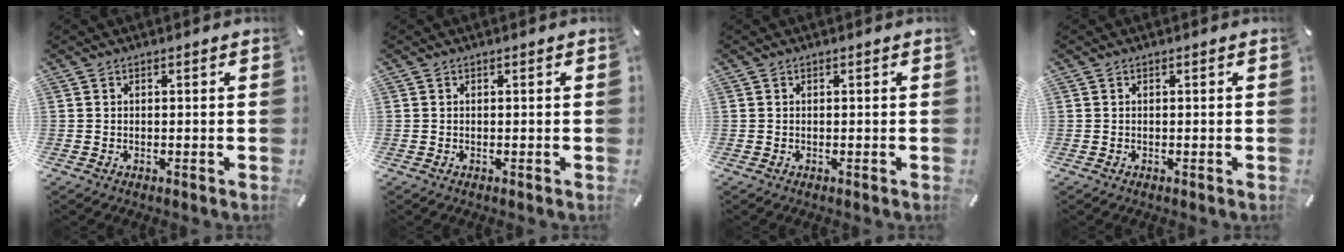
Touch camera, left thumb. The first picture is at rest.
{"total": 0.0}
{"total": 0.0}
{"total": 0.0}